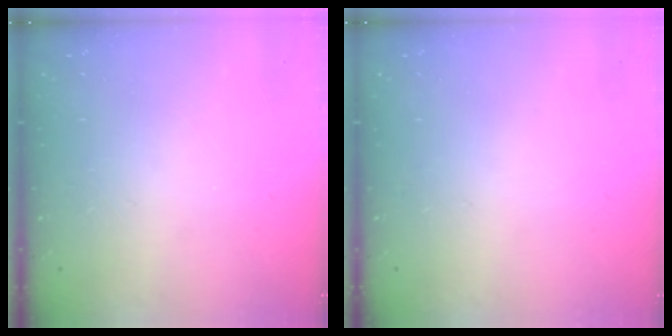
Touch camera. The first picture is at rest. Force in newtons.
{"total": 0.0}